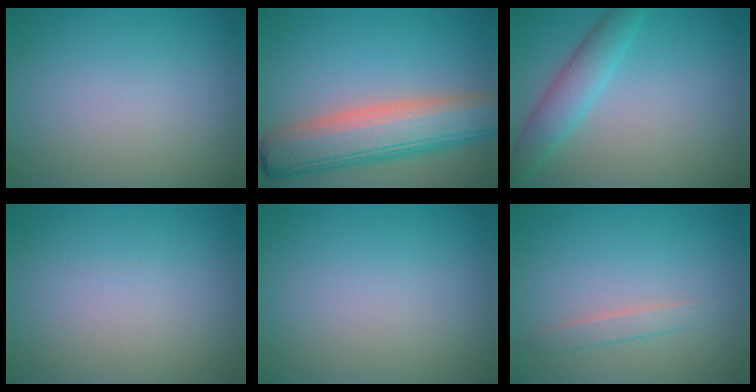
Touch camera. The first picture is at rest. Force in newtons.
{"total": 8.5, "press": 8.5, "slide": 0.5}
{"total": 3.6, "press": 3.6, "slide": 0.2}
{"total": 0.0}
{"total": 0.0}
{"total": 1.3, "press": 1.3, "slide": 0.1}